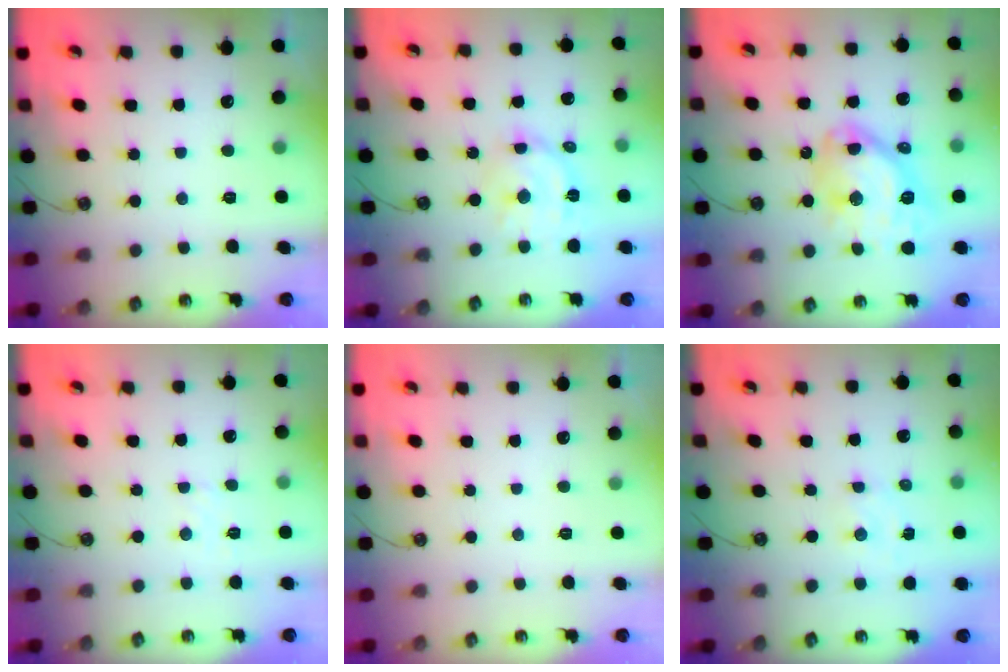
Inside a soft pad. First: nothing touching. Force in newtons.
{"total": 12.6, "press": 12.6, "slide": 1.0}
{"total": 16.1, "press": 16.0, "slide": 1.6}
{"total": 3.4, "press": 3.3, "slide": 0.5}
{"total": 0.0}
{"total": 1.7, "press": 1.6, "slide": 0.3}